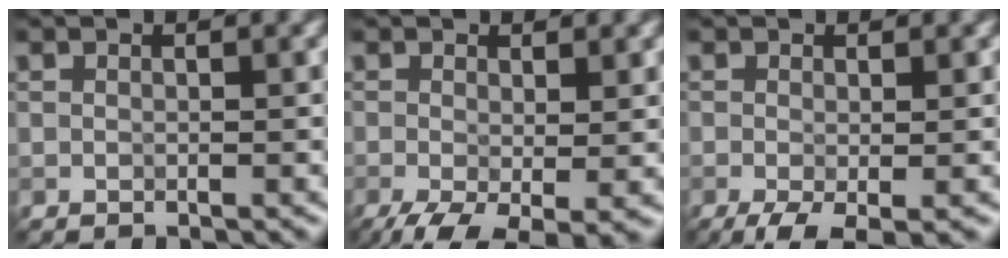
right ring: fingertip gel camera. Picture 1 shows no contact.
{"total": 5.2, "force": [-2.0, 1.9, 4.4], "torque": [-0.088, -0.017, -0.033]}
{"total": 3.1, "force": [-1.3, 0.7, 2.7], "torque": [-0.051, -0.009, -0.024]}